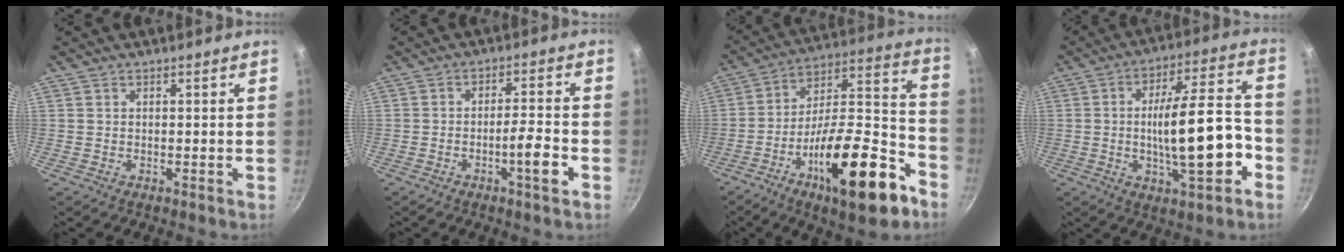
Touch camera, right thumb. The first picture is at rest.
{"total": 6.0, "force": [-2.6, 0.7, 5.4], "torque": [-0.081, 0.024, -0.041]}
{"total": 25.4, "force": [-12.9, 8.8, 20.0], "torque": [-0.263, 0.082, -0.209]}
{"total": 16.9, "force": [-4.0, 5.4, 15.5], "torque": [-0.220, 0.042, -0.058]}